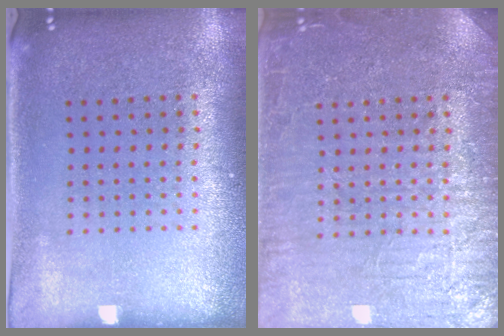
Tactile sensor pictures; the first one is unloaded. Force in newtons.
{"total": 6.7, "press": 6.6, "slide": 1.1}